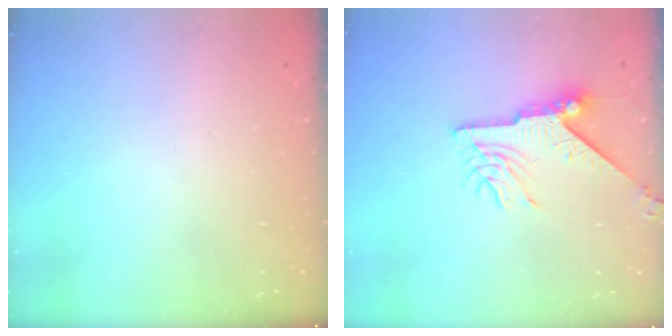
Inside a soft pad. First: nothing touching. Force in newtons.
{"total": 9.3, "press": 9.3, "slide": 0.4}